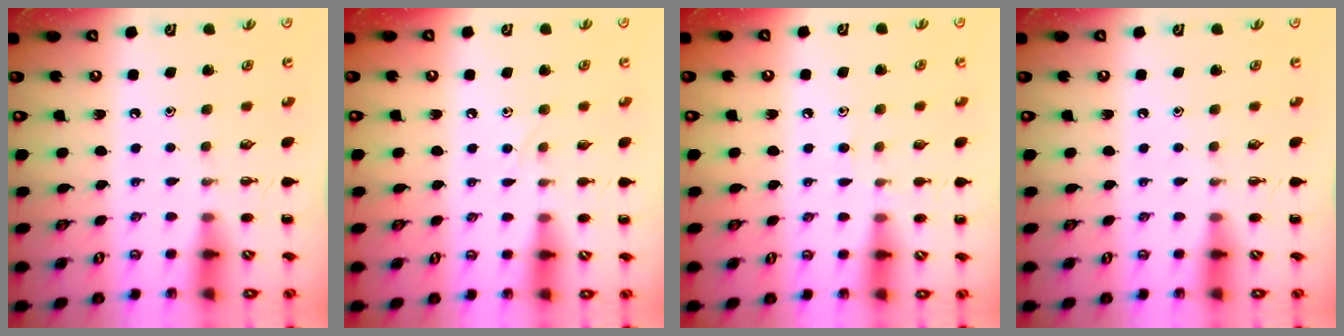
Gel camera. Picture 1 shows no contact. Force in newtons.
{"total": 3.1, "press": 3.0, "slide": 1.0}
{"total": 5.8, "press": 5.6, "slide": 1.7}
{"total": 0.0}